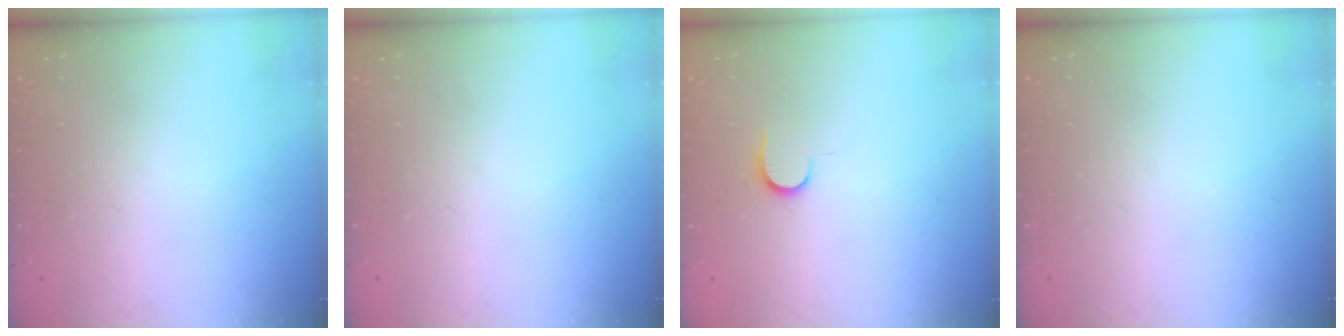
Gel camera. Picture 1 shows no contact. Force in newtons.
{"total": 0.0}
{"total": 6.9, "press": 6.9, "slide": 0.8}
{"total": 0.0}